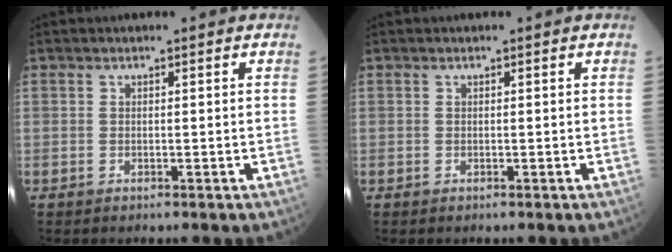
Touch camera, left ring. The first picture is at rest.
{"total": 0.0}